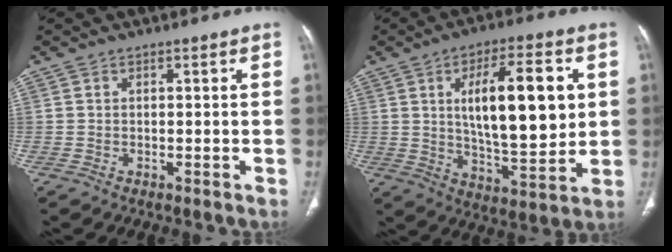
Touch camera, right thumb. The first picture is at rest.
{"total": 18.8, "force": [3.6, 7.0, 17.0], "torque": [-0.245, -0.018, 0.064]}